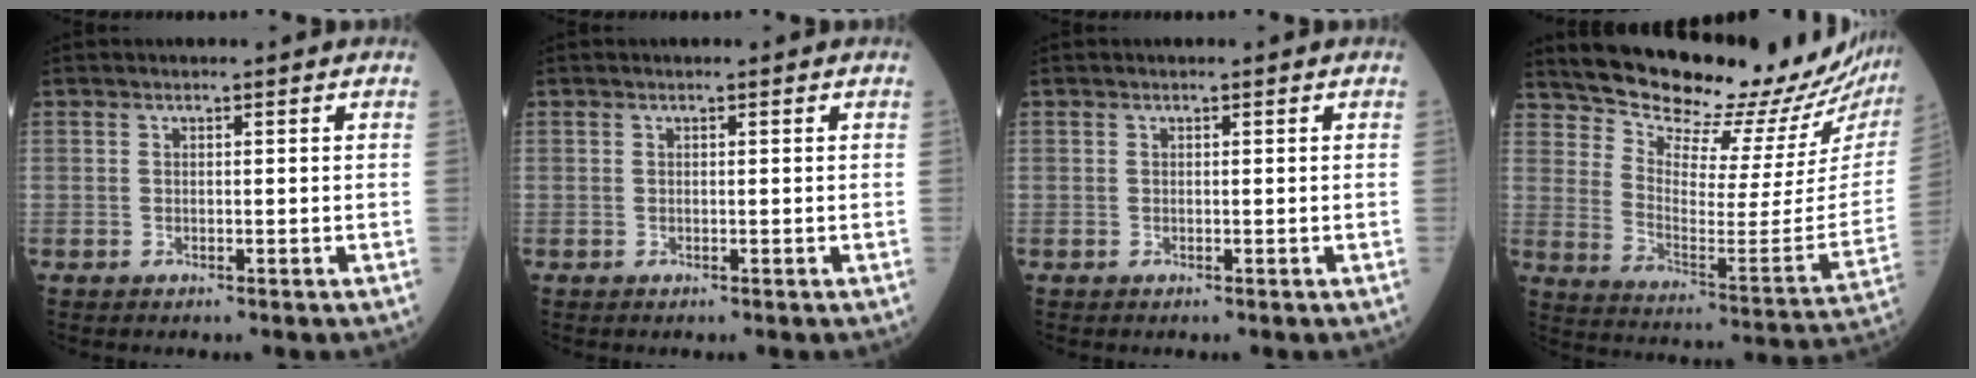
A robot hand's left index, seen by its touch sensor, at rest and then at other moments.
{"total": 0.0}
{"total": 0.0}
{"total": 22.9, "force": [21.8, 3.5, 6.4], "torque": [-0.108, -0.107, 0.281]}